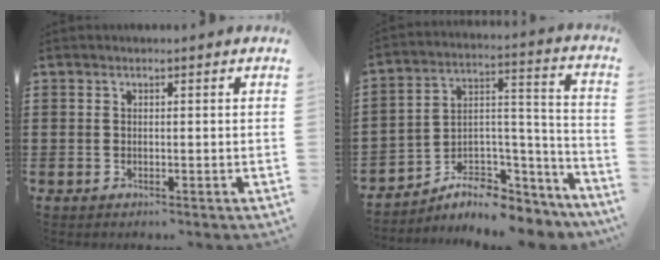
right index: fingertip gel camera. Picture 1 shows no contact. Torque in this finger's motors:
{"motor_torque": [0.09, 0.02, -0.05, -0.21]}